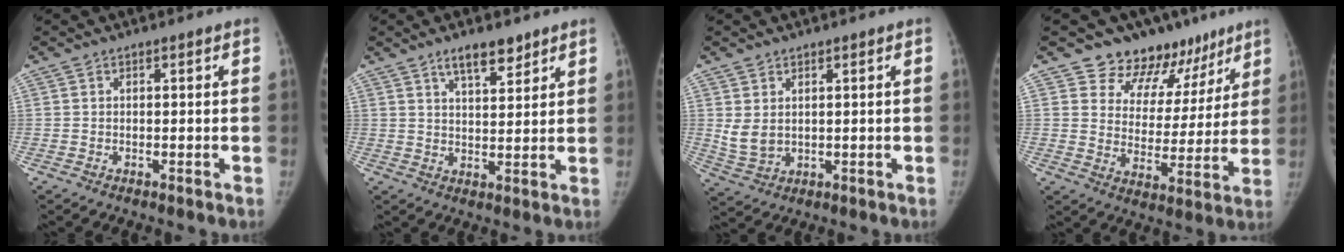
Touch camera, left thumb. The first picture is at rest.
{"total": 6.2, "force": [4.4, 2.1, 3.8], "torque": [-0.038, -0.031, 0.074]}
{"total": 4.6, "force": [1.3, 3.3, 2.9], "torque": [-0.047, -0.016, 0.040]}
{"total": 14.0, "force": [10.5, 8.6, 3.5], "torque": [0.010, -0.062, 0.142]}